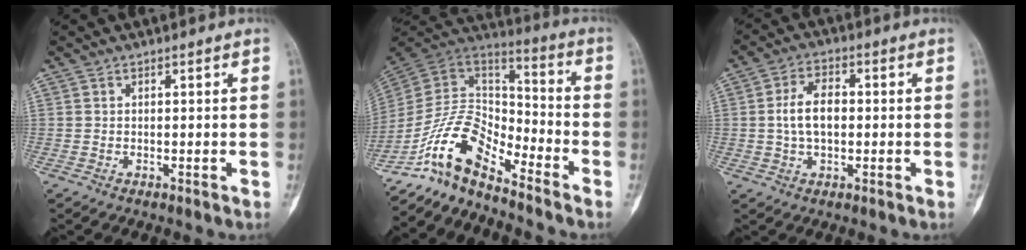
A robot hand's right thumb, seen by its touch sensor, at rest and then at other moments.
{"total": 12.6, "force": [-9.8, 4.7, 6.3], "torque": [-0.107, 0.101, -0.196]}
{"total": 6.9, "force": [0.0, 4.1, 5.6], "torque": [-0.097, 0.015, -0.003]}